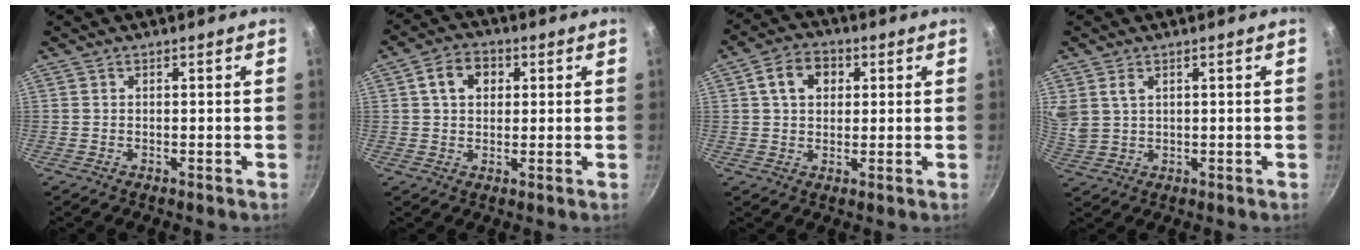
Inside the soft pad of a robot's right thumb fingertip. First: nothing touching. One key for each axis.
{"total": 6.7, "fx": 1.9, "fy": 5.0, "fz": 3.9, "tx": -0.045, "ty": 0.006, "tz": 0.025}
{"total": 7.5, "fx": 2.2, "fy": 5.6, "fz": 4.4, "tx": -0.052, "ty": 0.007, "tz": 0.028}
{"total": 5.6, "fx": 2.4, "fy": 3.7, "fz": 3.4, "tx": -0.062, "ty": -0.004, "tz": 0.056}